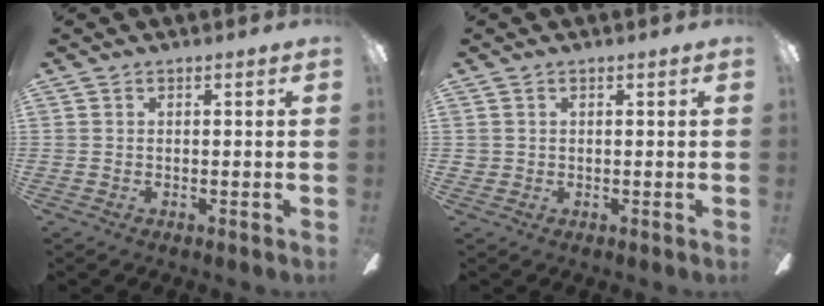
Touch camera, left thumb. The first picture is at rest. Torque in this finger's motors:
{"motor_torque": [-0.06, 0.17, 0.06, -0.25, -0.04]}